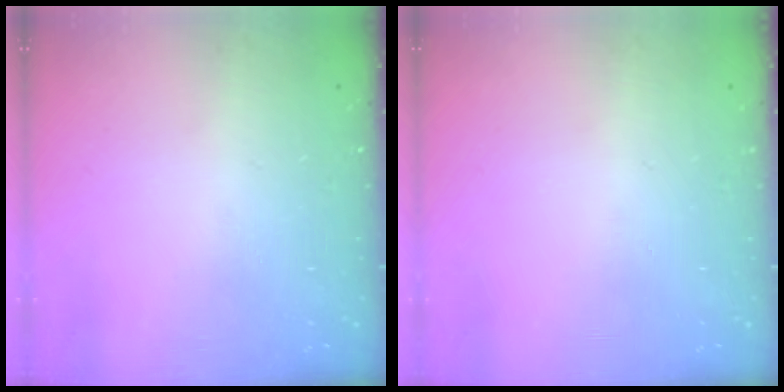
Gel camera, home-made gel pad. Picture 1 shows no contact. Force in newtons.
{"total": 0.0}